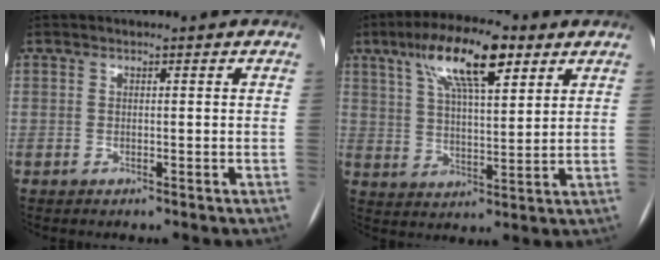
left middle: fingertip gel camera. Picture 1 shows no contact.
{"total": 13.1, "force": [7.1, 3.6, 10.4], "torque": [-0.186, 0.020, 0.124]}